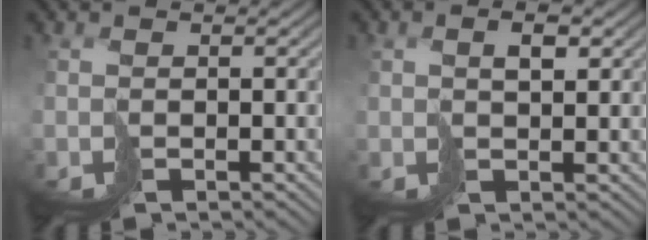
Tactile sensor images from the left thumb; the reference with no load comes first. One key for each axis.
{"total": 2.3, "fx": 1.2, "fy": 0.8, "fz": 1.8, "tx": -0.034, "ty": 0.004, "tz": 0.025}